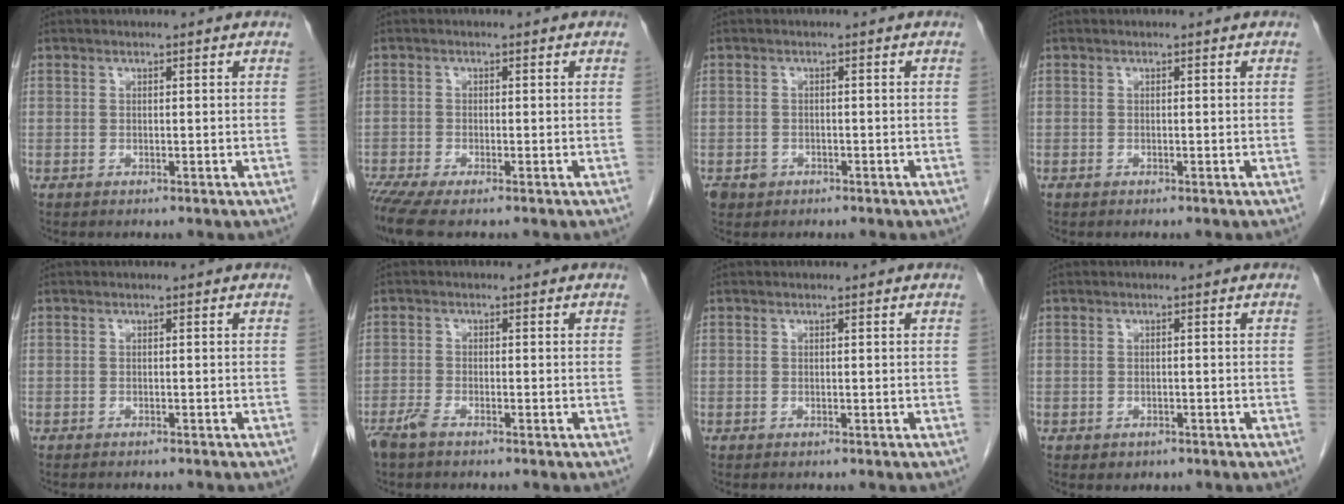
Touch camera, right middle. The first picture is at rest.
{"total": 4.7, "force": [-3.5, 0.6, 3.1], "torque": [-0.059, -0.011, -0.066]}
{"total": 2.0, "force": [-1.1, 1.6, 0.4], "torque": [-0.009, 0.004, -0.015]}
{"total": 0.0}
{"total": 3.4, "force": [-3.2, 0.5, 1.3], "torque": [-0.017, -0.003, -0.039]}
{"total": 2.7, "force": [-2.1, 0.5, 1.6], "torque": [-0.038, -0.004, -0.042]}
{"total": 0.0}
{"total": 1.4, "force": [-0.8, 1.1, 0.5], "torque": [-0.009, 0.002, -0.004]}